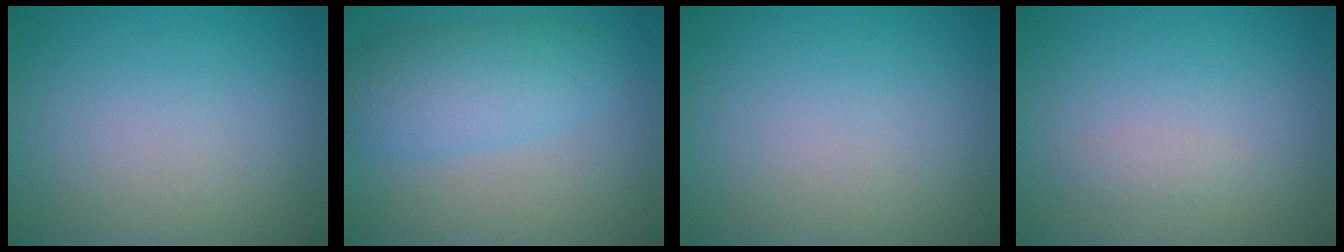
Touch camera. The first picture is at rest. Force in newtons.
{"total": 5.1, "press": 5.1, "slide": 0.2}
{"total": 0.0}
{"total": 0.8, "press": 0.8, "slide": 0.0}